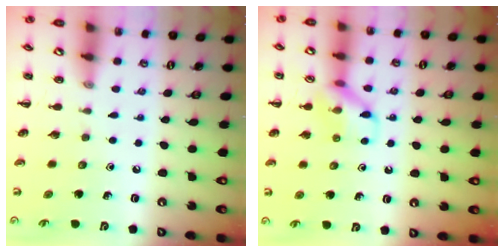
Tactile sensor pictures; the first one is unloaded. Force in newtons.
{"total": 10.0, "press": 10.0, "slide": 0.6}